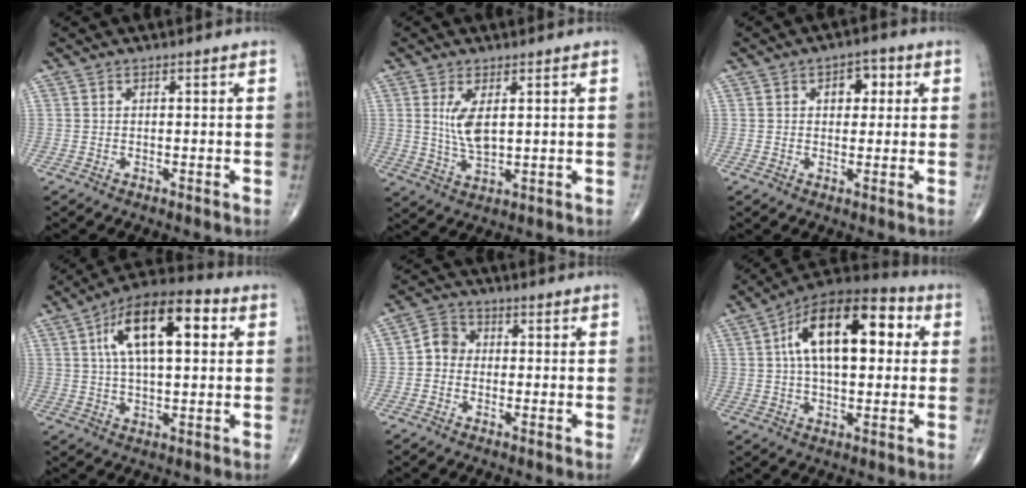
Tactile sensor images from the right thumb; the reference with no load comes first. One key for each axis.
{"total": 6.1, "fx": 1.5, "fy": 2.5, "fz": 5.4, "tx": -0.105, "ty": -0.015, "tz": 0.038}
{"total": 4.8, "fx": 1.4, "fy": 3.3, "fz": 3.3, "tx": -0.017, "ty": 0.001, "tz": 0.014}
{"total": 17.0, "fx": 4.7, "fy": 7.4, "fz": 14.5, "tx": -0.227, "ty": 0.018, "tz": 0.070}
{"total": 4.3, "fx": -0.6, "fy": 3.8, "fz": 2.0, "tx": -0.017, "ty": 0.015, "tz": -0.022}
{"total": 20.0, "fx": 4.3, "fy": 10.0, "fz": 16.7, "tx": -0.246, "ty": 0.027, "tz": 0.056}